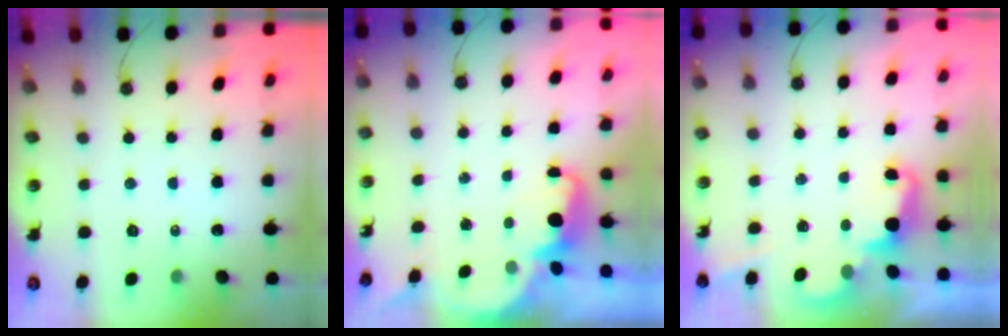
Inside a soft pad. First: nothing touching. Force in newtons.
{"total": 2.4, "press": 2.4, "slide": 0.6}
{"total": 2.5, "press": 2.5, "slide": 0.5}